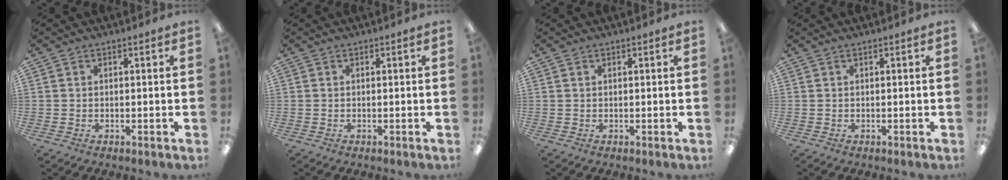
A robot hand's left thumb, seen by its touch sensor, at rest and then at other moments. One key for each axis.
{"total": 0.0}
{"total": 0.6, "fx": 0.3, "fy": 0.3, "fz": 0.3, "tx": -0.006, "ty": 0.003, "tz": 0.005}
{"total": 0.0}